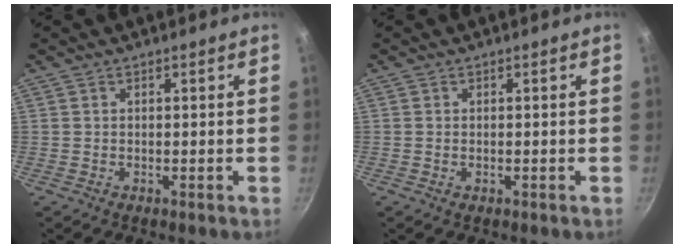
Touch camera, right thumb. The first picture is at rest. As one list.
[{"total": 0.6, "force": [-0.1, 0.3, 0.4], "torque": [-0.007, 0.002, -0.003]}]